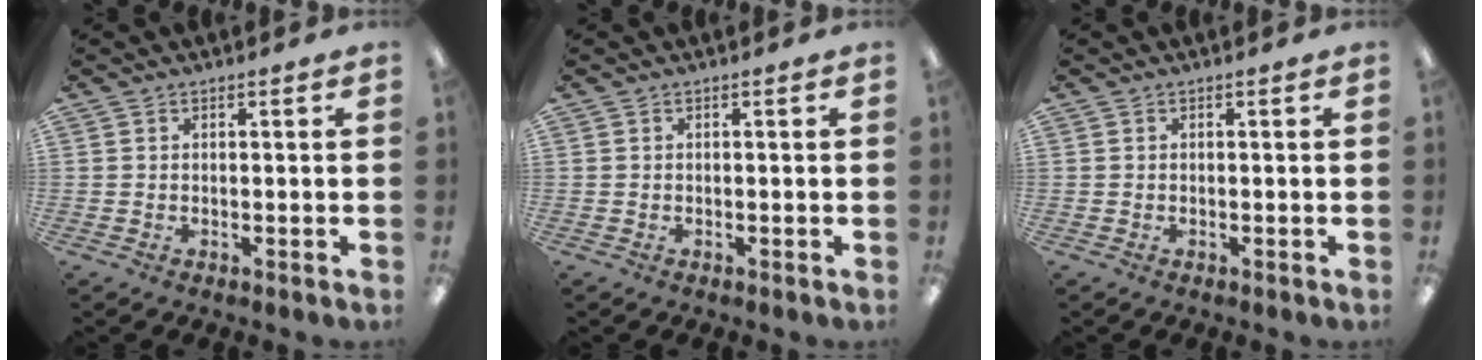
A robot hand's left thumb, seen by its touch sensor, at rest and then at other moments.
{"total": 0.0}
{"total": 0.0}